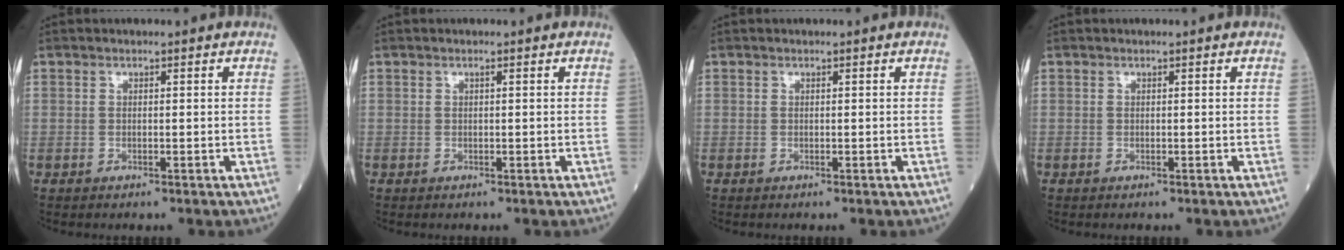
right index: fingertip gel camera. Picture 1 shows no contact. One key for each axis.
{"total": 0.0}
{"total": 0.0}
{"total": 0.0}